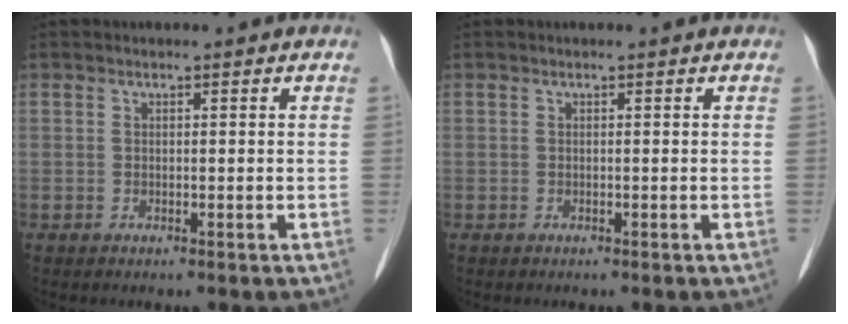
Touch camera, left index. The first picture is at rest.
{"total": 0.0}